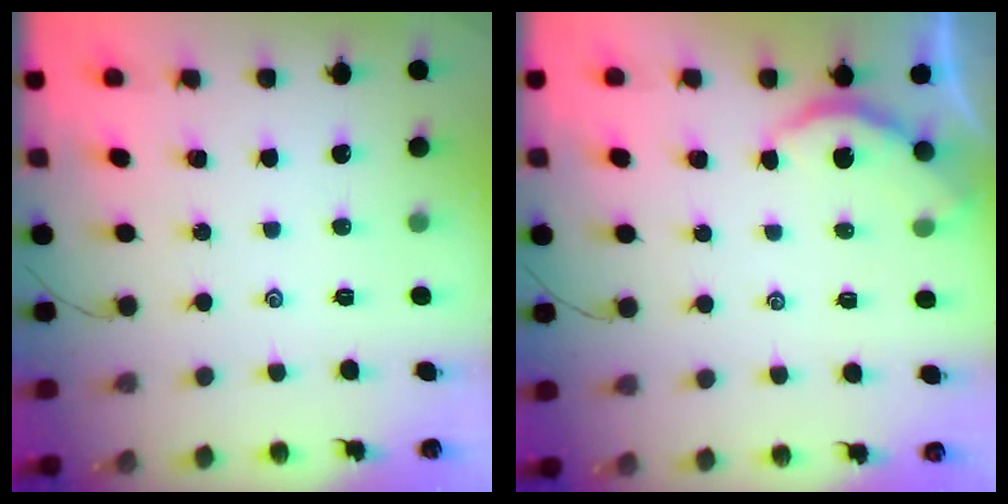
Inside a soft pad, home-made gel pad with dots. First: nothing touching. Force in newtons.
{"total": 3.4, "press": 3.4, "slide": 0.3}